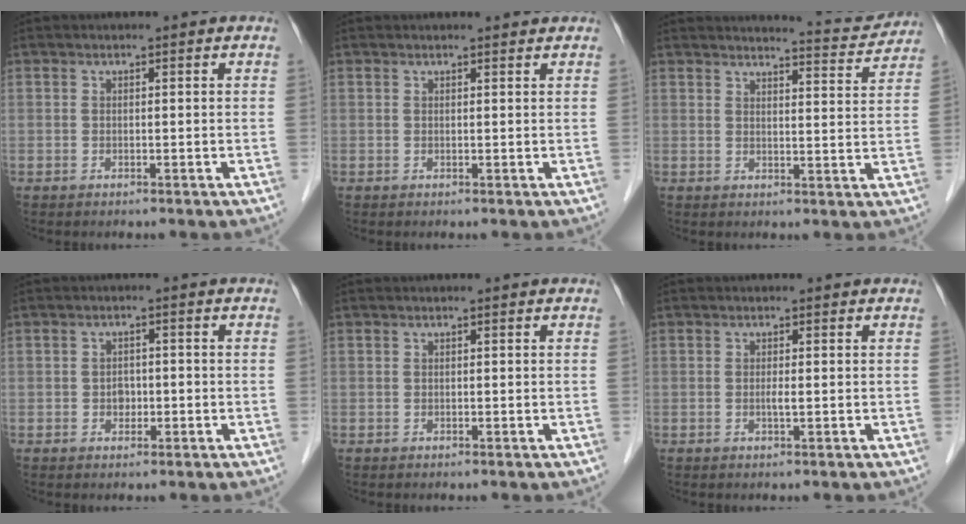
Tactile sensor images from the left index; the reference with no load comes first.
{"total": 1.6, "force": [1.6, 0.1, 0.1], "torque": [-0.009, 0.002, 0.018]}
{"total": 7.6, "force": [7.6, 0.0, 0.5], "torque": [-0.013, -0.015, 0.084]}
{"total": 1.9, "force": [-0.6, 1.5, 1.0], "torque": [-0.014, 0.004, -0.007]}
{"total": 0.0}
{"total": 0.8, "force": [-0.1, 0.0, 0.8], "torque": [-0.019, -0.003, -0.003]}